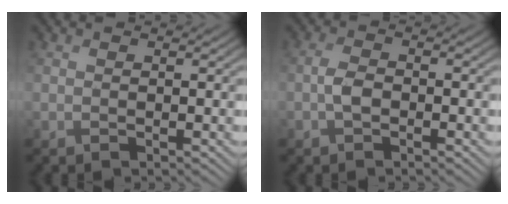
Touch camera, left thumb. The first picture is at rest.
{"total": 2.3, "force": [-0.9, 1.2, 1.7], "torque": [-0.035, 0.005, -0.023]}